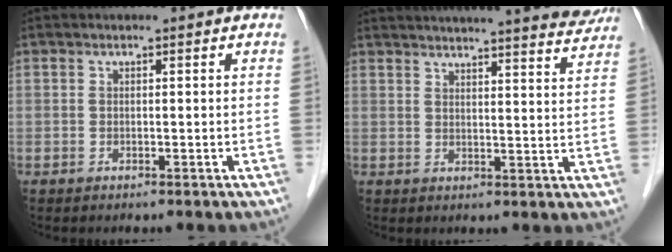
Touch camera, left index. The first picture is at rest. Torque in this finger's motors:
{"motor_torque": [0.35, -0.31, 0.54, 0.12]}